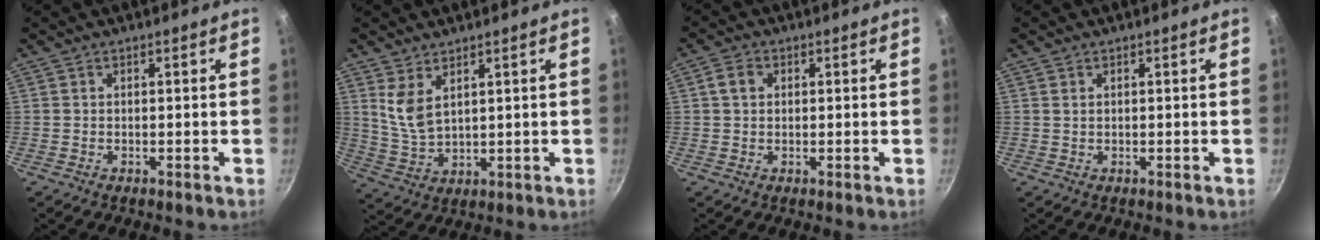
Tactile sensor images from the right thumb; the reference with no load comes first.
{"total": 6.2, "force": [3.1, 3.1, 4.4], "torque": [-0.080, -0.032, 0.072]}
{"total": 3.1, "force": [0.7, 2.5, 1.8], "torque": [-0.023, 0.005, 0.008]}
{"total": 0.6, "force": [0.3, 0.4, 0.4], "torque": [-0.007, 0.001, 0.006]}